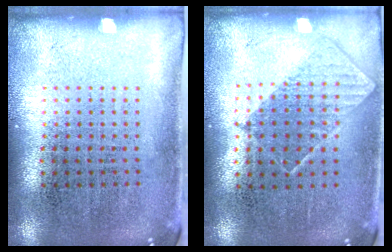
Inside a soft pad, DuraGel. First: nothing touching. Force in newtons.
{"total": 0.8, "press": 0.8, "slide": 0.3}